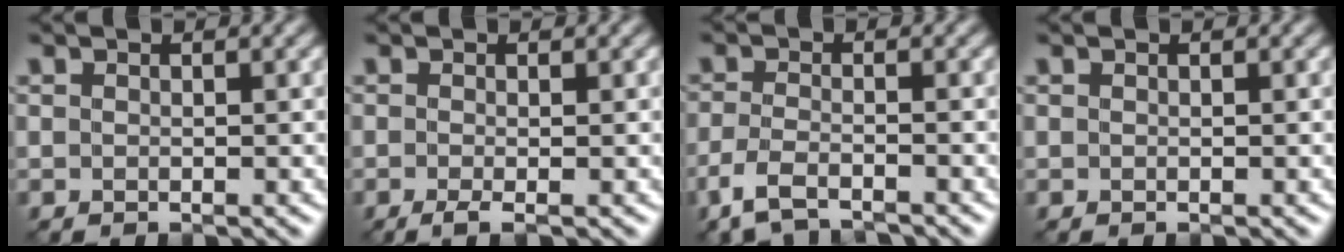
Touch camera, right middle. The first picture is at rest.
{"total": 1.1, "force": [-0.5, -0.1, 1.0], "torque": [-0.025, -0.003, -0.013]}
{"total": 3.9, "force": [-3.1, 1.1, 2.1], "torque": [-0.052, -0.009, -0.068]}
{"total": 0.0}